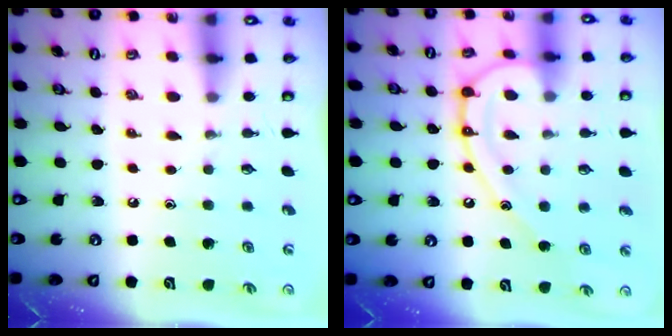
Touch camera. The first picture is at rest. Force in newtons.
{"total": 12.9, "press": 12.9, "slide": 1.3}